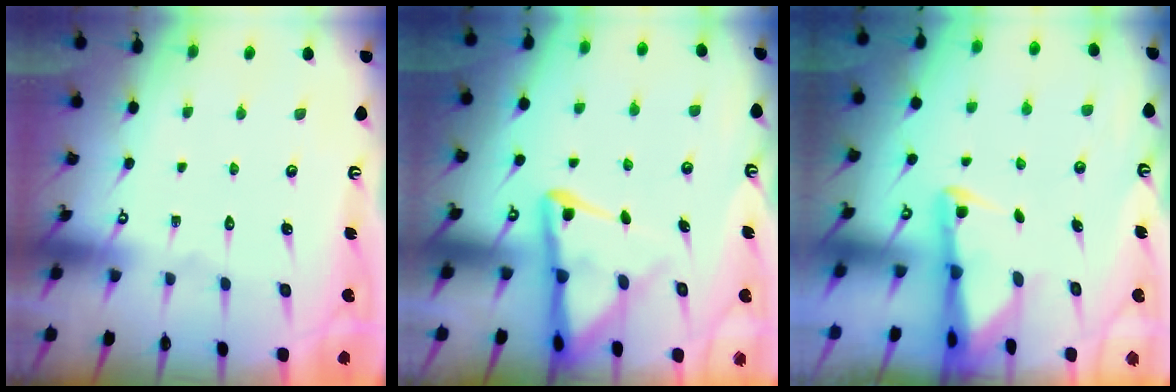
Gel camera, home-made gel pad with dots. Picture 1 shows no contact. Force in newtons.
{"total": 8.1, "press": 8.0, "slide": 0.9}
{"total": 2.4, "press": 2.3, "slide": 0.6}